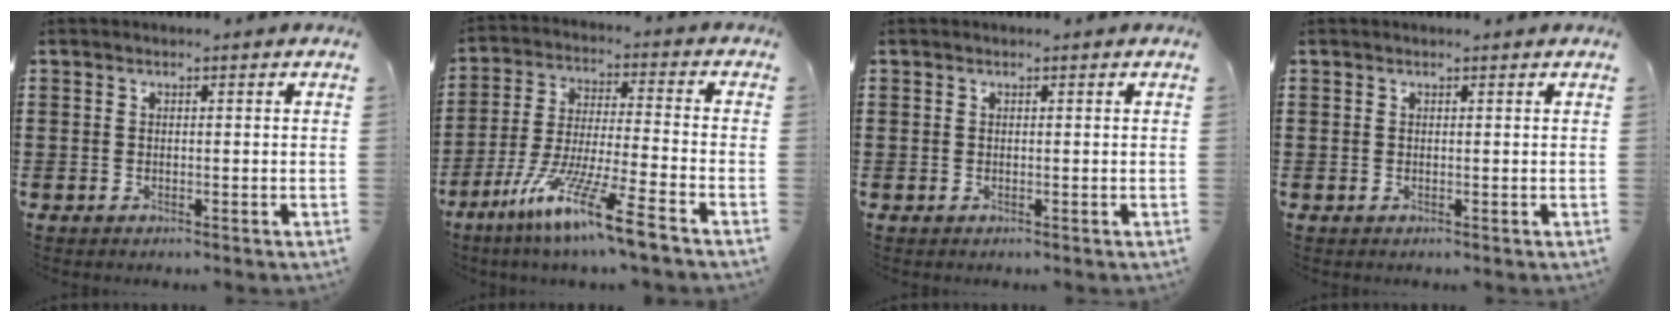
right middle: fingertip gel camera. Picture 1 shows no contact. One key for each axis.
{"total": 11.3, "fx": -8.2, "fy": 0.1, "fz": 7.8, "tx": -0.159, "ty": -0.002, "tz": -0.163}
{"total": 0.0}
{"total": 0.0}